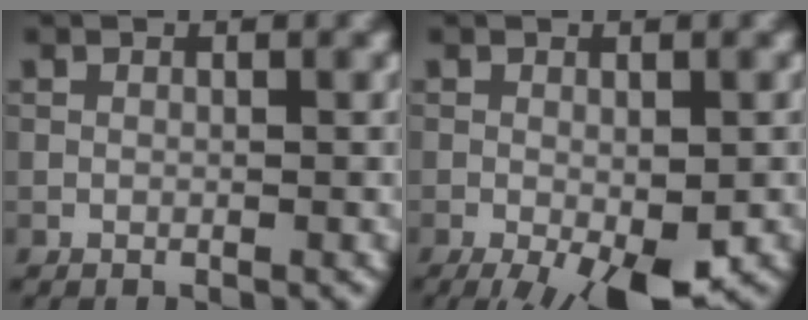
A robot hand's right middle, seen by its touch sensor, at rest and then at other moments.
{"total": 6.3, "force": [-2.9, 2.0, 5.2], "torque": [-0.077, -0.012, -0.037]}